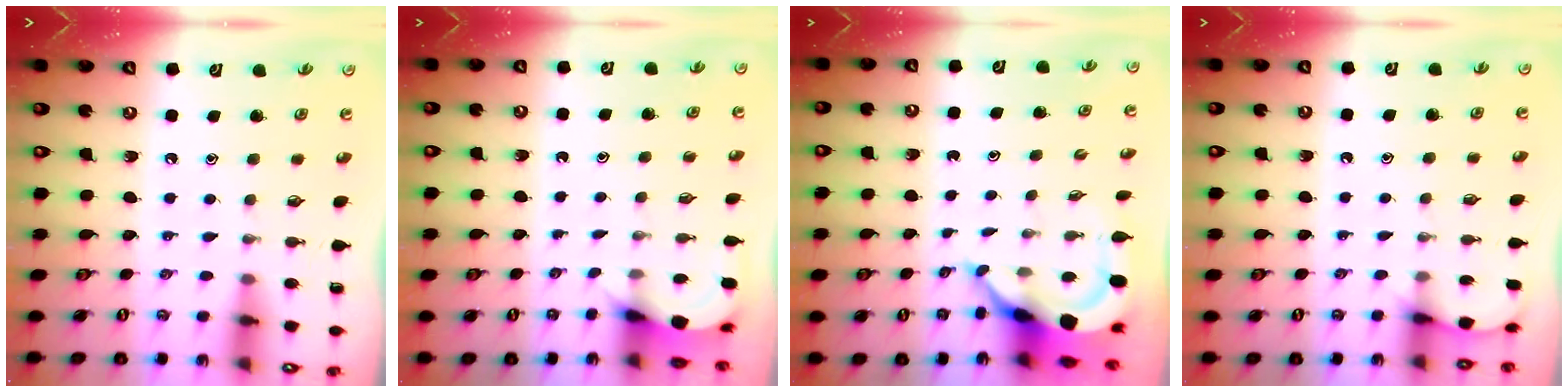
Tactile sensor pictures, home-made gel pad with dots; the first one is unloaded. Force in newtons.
{"total": 4.6, "press": 4.6, "slide": 0.6}
{"total": 5.5, "press": 5.4, "slide": 0.8}
{"total": 4.3, "press": 4.3, "slide": 0.3}